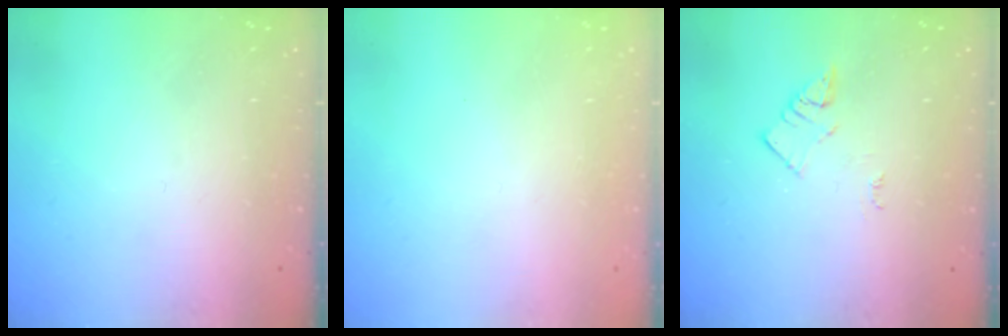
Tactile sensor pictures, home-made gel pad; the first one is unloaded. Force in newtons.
{"total": 1.7, "press": 1.7, "slide": 0.1}
{"total": 2.7, "press": 2.6, "slide": 0.4}